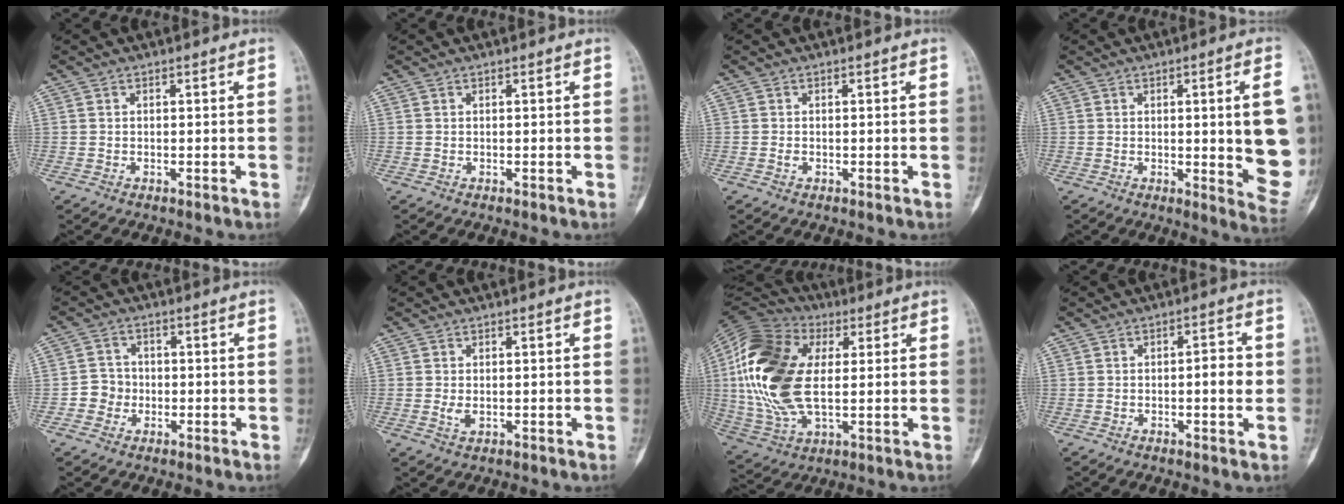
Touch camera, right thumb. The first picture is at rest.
{"total": 0.0}
{"total": 0.7, "force": [-0.2, 0.6, 0.5], "torque": [-0.008, 0.000, -0.006]}
{"total": 14.5, "force": [0.6, 3.0, 14.2], "torque": [-0.155, -0.017, 0.012]}
{"total": 4.0, "force": [-1.1, 3.8, 0.9], "torque": [0.008, 0.013, -0.029]}
{"total": 1.9, "force": [-0.1, 1.2, 1.4], "torque": [-0.029, -0.004, -0.002]}
{"total": 22.5, "force": [3.3, 12.8, 18.2], "torque": [-0.380, 0.000, 0.054]}
{"total": 4.7, "force": [-0.4, 1.6, 4.4], "torque": [-0.058, 0.002, -0.007]}